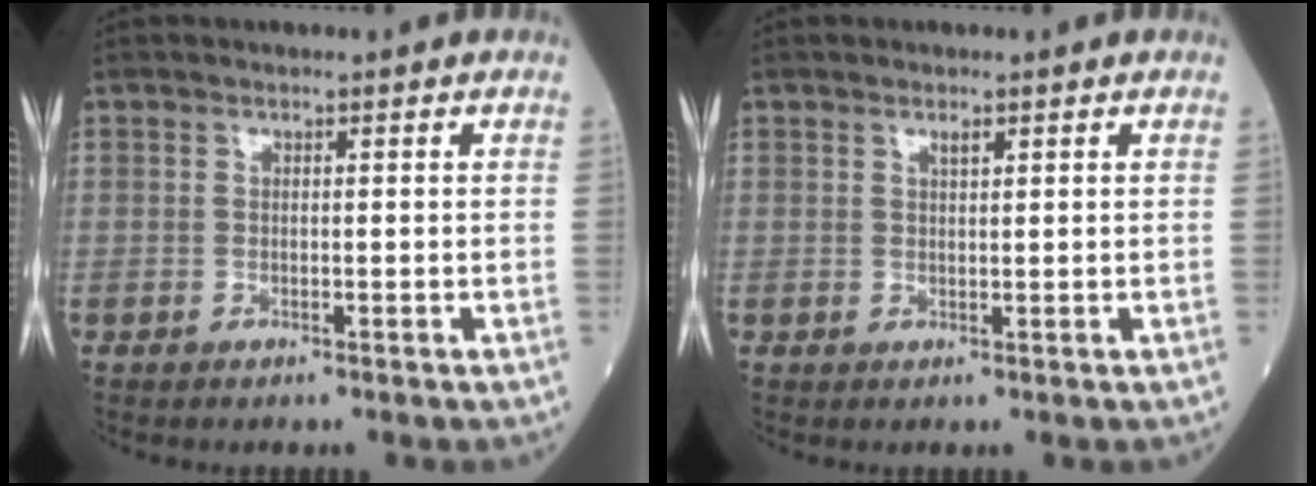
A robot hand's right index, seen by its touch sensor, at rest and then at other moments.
{"total": 0.9, "force": [0.6, 0.2, 0.7], "torque": [-0.015, 0.000, 0.012]}